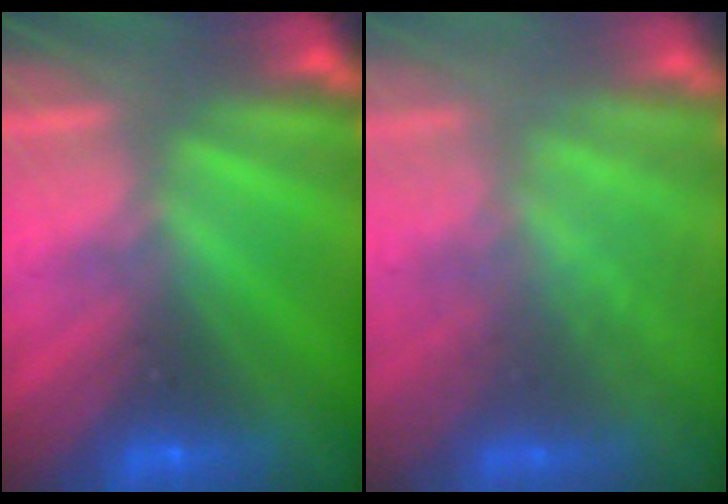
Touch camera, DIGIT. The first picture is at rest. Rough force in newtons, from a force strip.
{"total": 2.9}